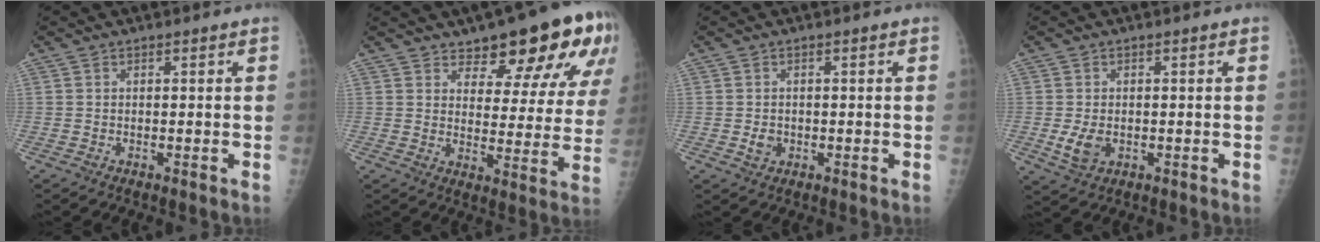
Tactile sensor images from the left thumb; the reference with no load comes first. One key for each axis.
{"total": 17.7, "fx": 11.4, "fy": 6.8, "fz": 11.8, "tx": -0.109, "ty": -0.059, "tz": 0.148}
{"total": 1.9, "fx": -0.3, "fy": 1.6, "fz": 1.0, "tx": -0.010, "ty": 0.001, "tz": -0.003}
{"total": 3.9, "fx": -0.6, "fy": 2.7, "fz": 2.8, "tx": -0.054, "ty": -0.008, "tz": -0.005}